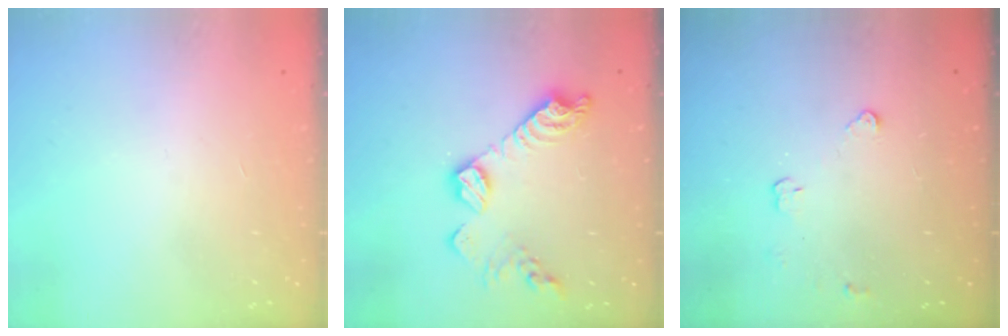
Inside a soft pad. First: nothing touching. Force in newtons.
{"total": 13.8, "press": 13.8, "slide": 0.9}
{"total": 2.9, "press": 2.9, "slide": 0.4}